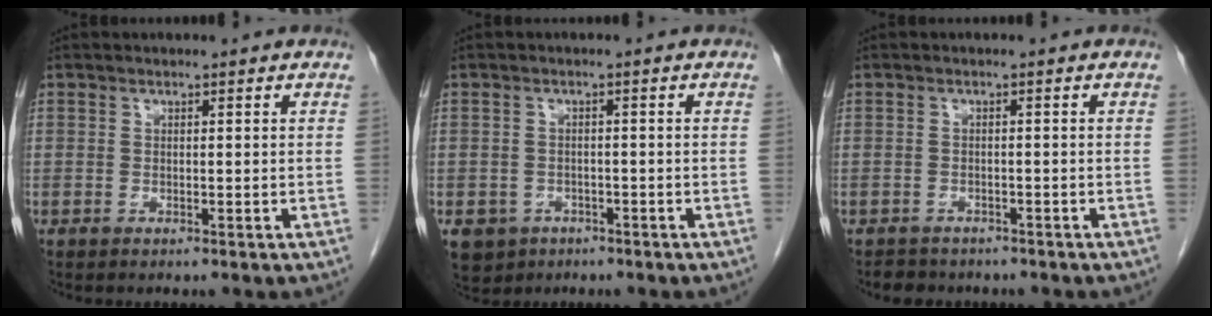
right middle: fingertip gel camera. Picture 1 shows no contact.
{"total": 5.4, "force": [-3.0, 4.3, 1.1], "torque": [-0.023, 0.003, -0.041]}
{"total": 3.9, "force": [-3.4, 1.9, 0.6], "torque": [-0.019, 0.000, -0.043]}